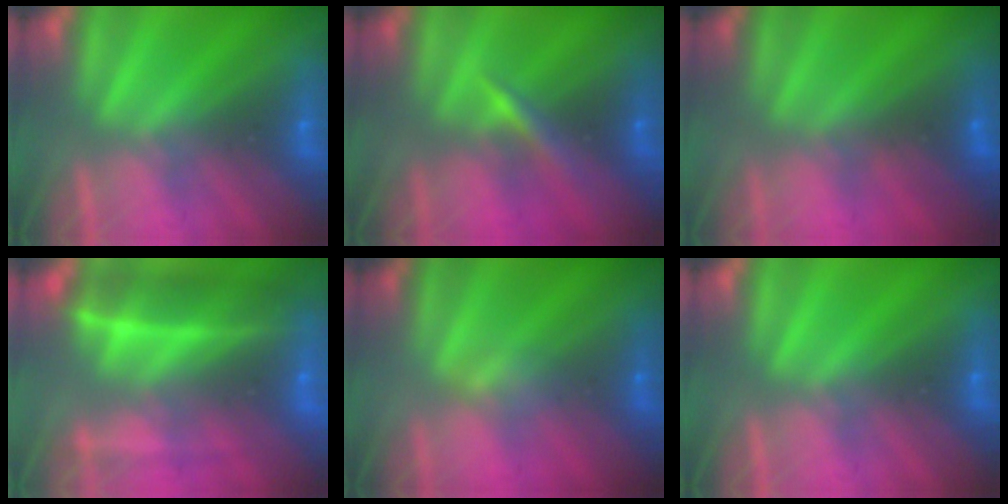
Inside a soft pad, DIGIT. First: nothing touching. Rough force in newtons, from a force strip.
{"total": 2.9}
{"total": 4.5}
{"total": 7.3}
{"total": 2.4}
{"total": 0.0}